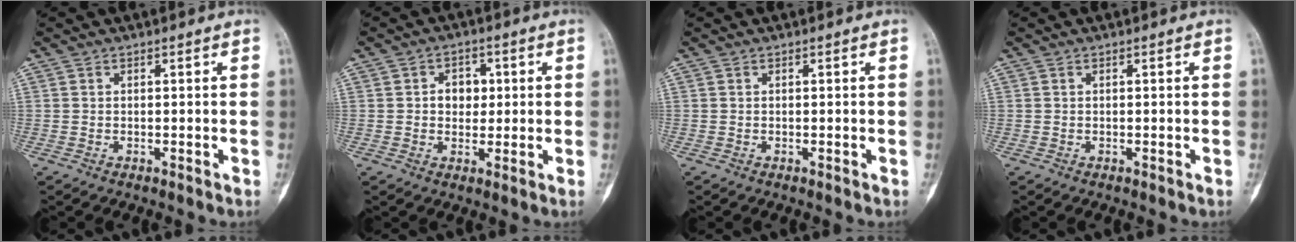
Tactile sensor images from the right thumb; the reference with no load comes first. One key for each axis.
{"total": 4.8, "fx": 0.8, "fy": 3.9, "fz": 2.5, "tx": -0.004, "ty": 0.004, "tz": 0.010}
{"total": 0.0}
{"total": 0.0}